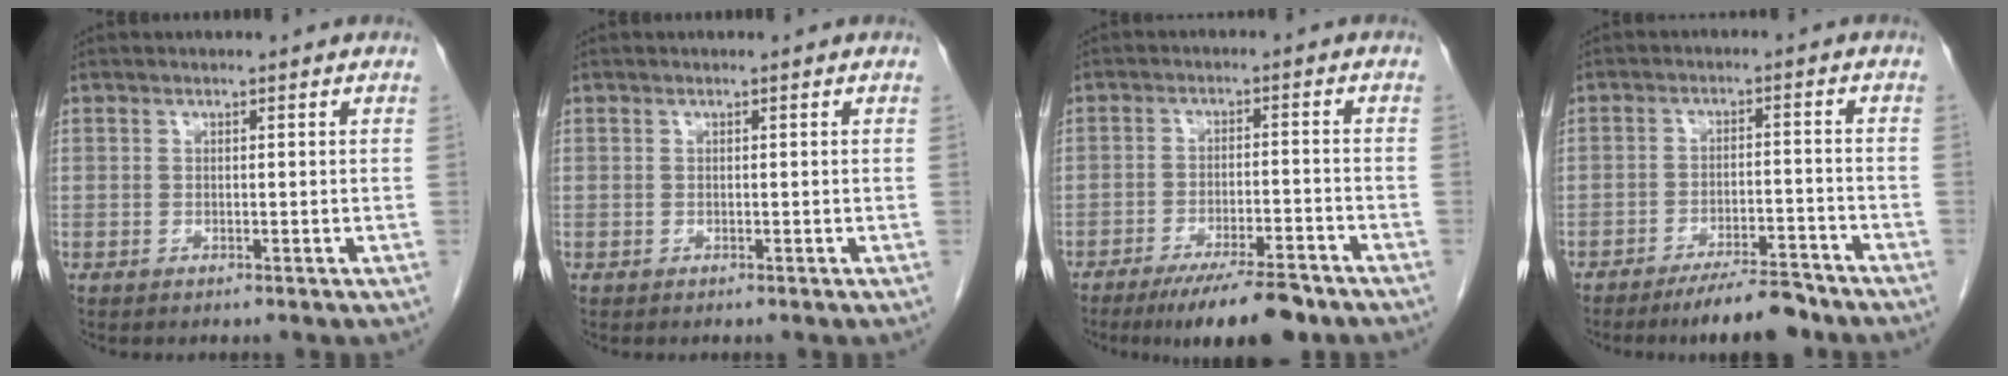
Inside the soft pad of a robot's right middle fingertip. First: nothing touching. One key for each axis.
{"total": 0.0}
{"total": 10.9, "fx": -8.3, "fy": 0.4, "fz": 7.0, "tx": -0.102, "ty": -0.025, "tz": -0.132}
{"total": 8.1, "fx": -7.0, "fy": 1.0, "fz": 4.0, "tx": -0.053, "ty": -0.012, "tz": -0.114}